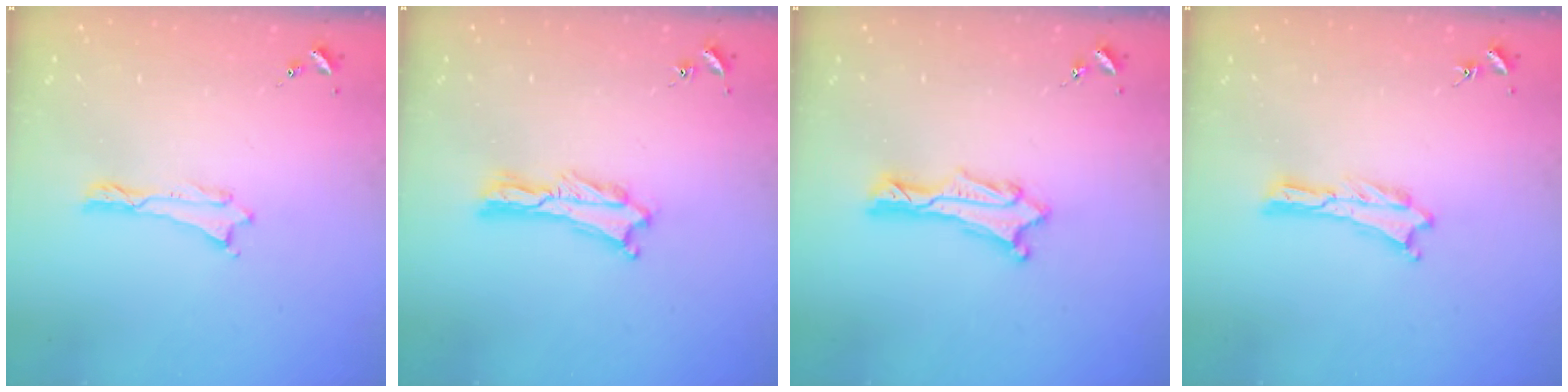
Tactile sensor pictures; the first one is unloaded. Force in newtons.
{"total": 1.2, "press": 1.1, "slide": 0.3}
{"total": 1.3, "press": 1.3, "slide": 0.1}
{"total": 0.0}